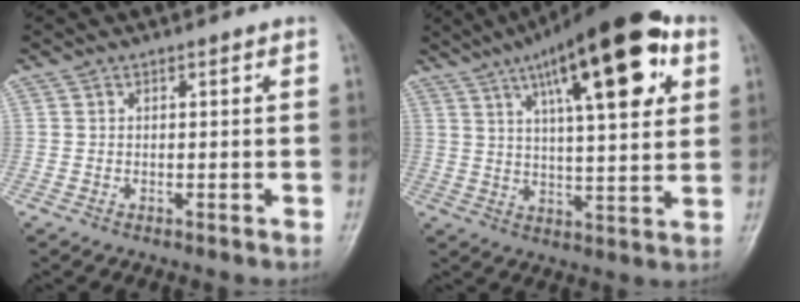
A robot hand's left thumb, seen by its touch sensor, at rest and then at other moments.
{"total": 21.6, "force": [9.5, 6.8, 18.2], "torque": [-0.248, -0.010, 0.142]}